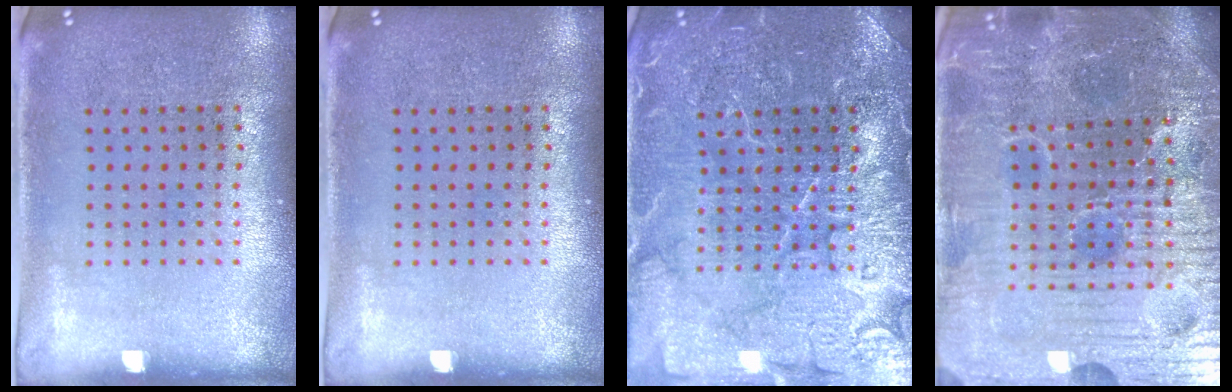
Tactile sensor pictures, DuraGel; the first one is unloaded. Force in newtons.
{"total": 0.0}
{"total": 7.1, "press": 7.1, "slide": 1.0}
{"total": 6.1, "press": 5.8, "slide": 2.0}